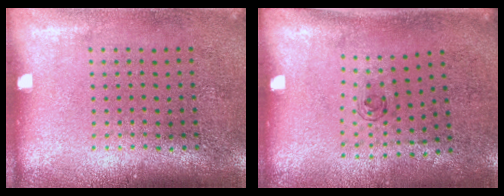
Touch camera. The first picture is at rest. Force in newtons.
{"total": 0.5, "press": 0.3, "slide": 0.5}